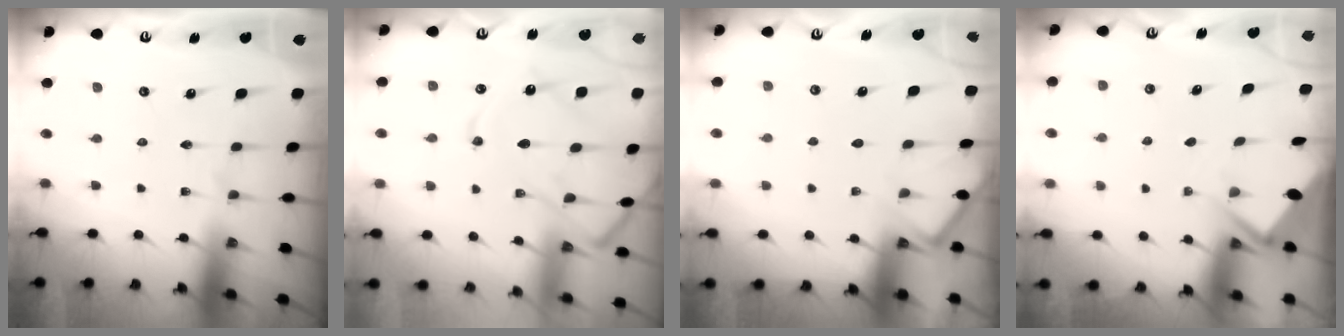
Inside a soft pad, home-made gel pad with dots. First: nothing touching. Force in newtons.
{"total": 12.5, "press": 12.5, "slide": 0.8}
{"total": 3.7, "press": 3.7, "slide": 0.4}
{"total": 3.0, "press": 2.9, "slide": 0.4}